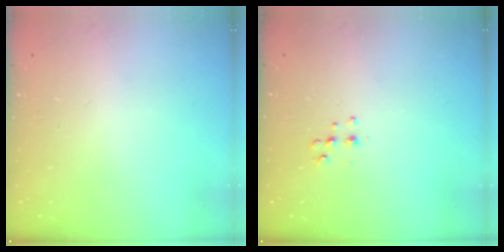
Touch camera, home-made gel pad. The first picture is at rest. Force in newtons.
{"total": 5.3, "press": 5.2, "slide": 0.8}